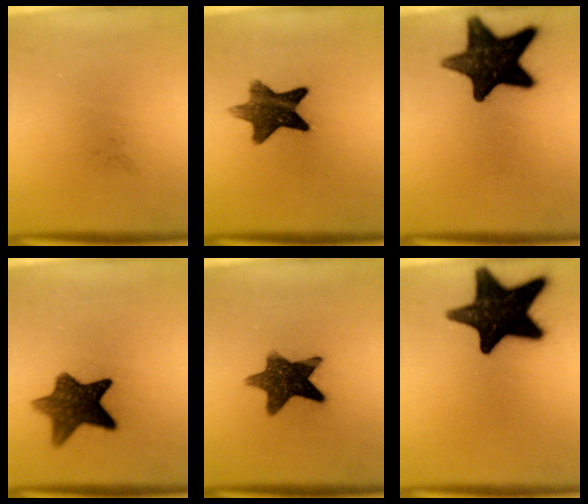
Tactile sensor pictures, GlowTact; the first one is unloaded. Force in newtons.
{"total": 10.9}
{"total": 15.9}
{"total": 10.0}
{"total": 11.3}
{"total": 19.4}